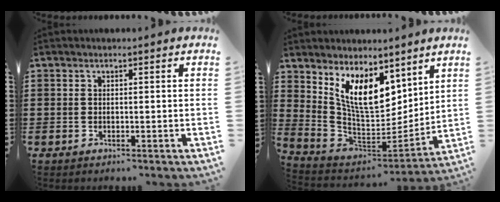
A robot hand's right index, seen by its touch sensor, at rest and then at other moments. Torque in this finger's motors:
{"motor_torque": [1.15, 0.99, 1.05, 0.21]}